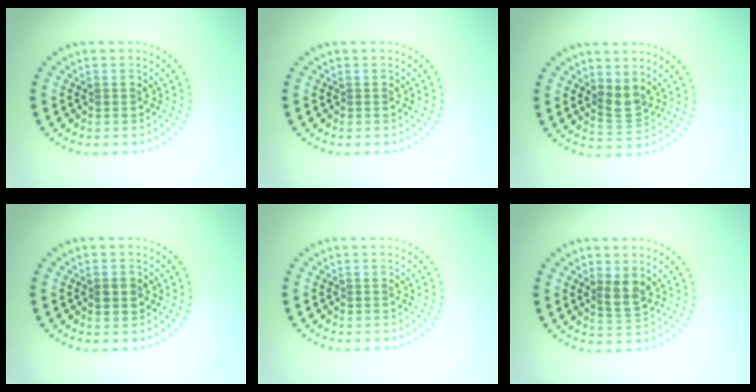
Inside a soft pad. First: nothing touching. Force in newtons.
{"total": 0.0}
{"total": 2.2, "press": 1.8, "slide": 1.3}
{"total": 1.3, "press": 1.3, "slide": 0.1}
{"total": 0.0}
{"total": 2.0, "press": 1.8, "slide": 0.9}